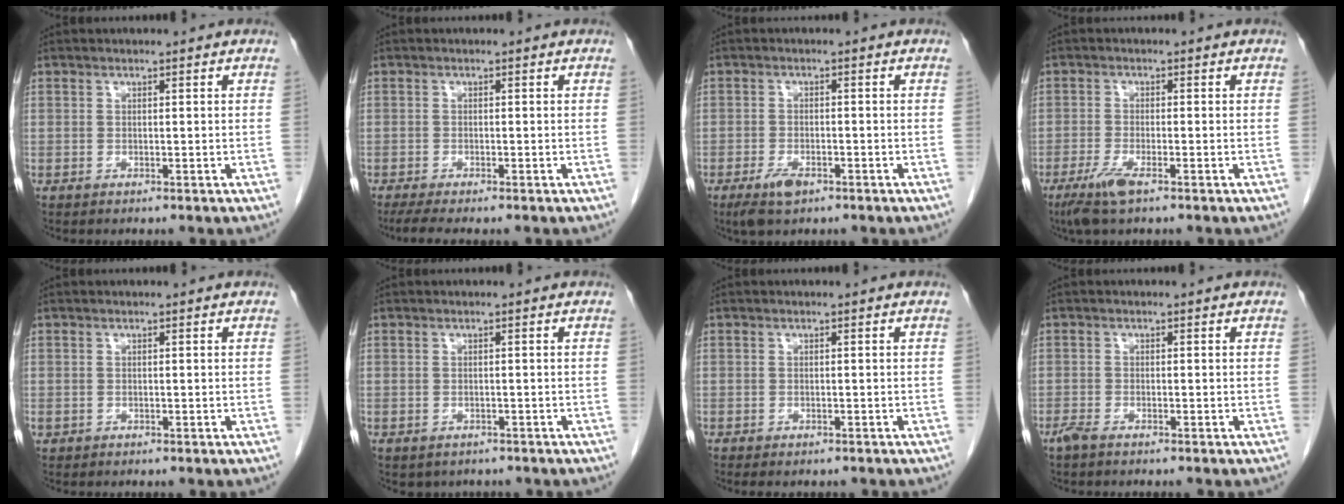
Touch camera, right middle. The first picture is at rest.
{"total": 3.6, "force": [-2.9, 0.3, 2.1], "torque": [-0.036, -0.009, -0.045]}
{"total": 3.8, "force": [-2.3, 1.4, 2.6], "torque": [-0.057, -0.003, -0.037]}
{"total": 4.3, "force": [-2.7, 0.5, 3.3], "torque": [-0.075, -0.012, -0.052]}
{"total": 0.5, "force": [-0.2, 0.5, 0.1], "torque": [-0.005, 0.003, 0.001]}
{"total": 2.8, "force": [-2.2, 1.8, 0.5], "torque": [-0.005, 0.004, -0.023]}
{"total": 2.8, "force": [-2.4, 1.1, 1.0], "torque": [-0.010, -0.004, -0.025]}
{"total": 1.7, "force": [-1.4, 0.3, 1.0], "torque": [-0.025, -0.003, -0.027]}